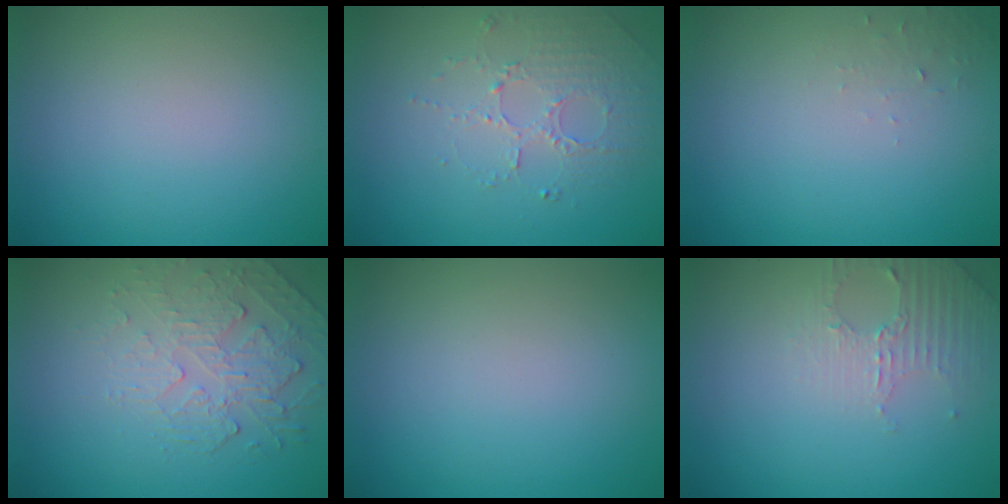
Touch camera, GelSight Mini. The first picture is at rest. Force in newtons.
{"total": 1.9, "press": 1.5, "slide": 1.1}
{"total": 1.0, "press": 0.9, "slide": 0.1}
{"total": 2.4, "press": 1.7, "slide": 1.7}
{"total": 0.0}
{"total": 2.6, "press": 2.5, "slide": 0.7}